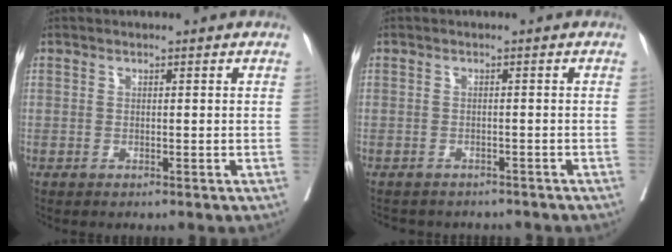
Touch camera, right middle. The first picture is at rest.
{"total": 7.8, "force": [-7.0, 2.8, 1.9], "torque": [-0.028, 0.003, -0.079]}